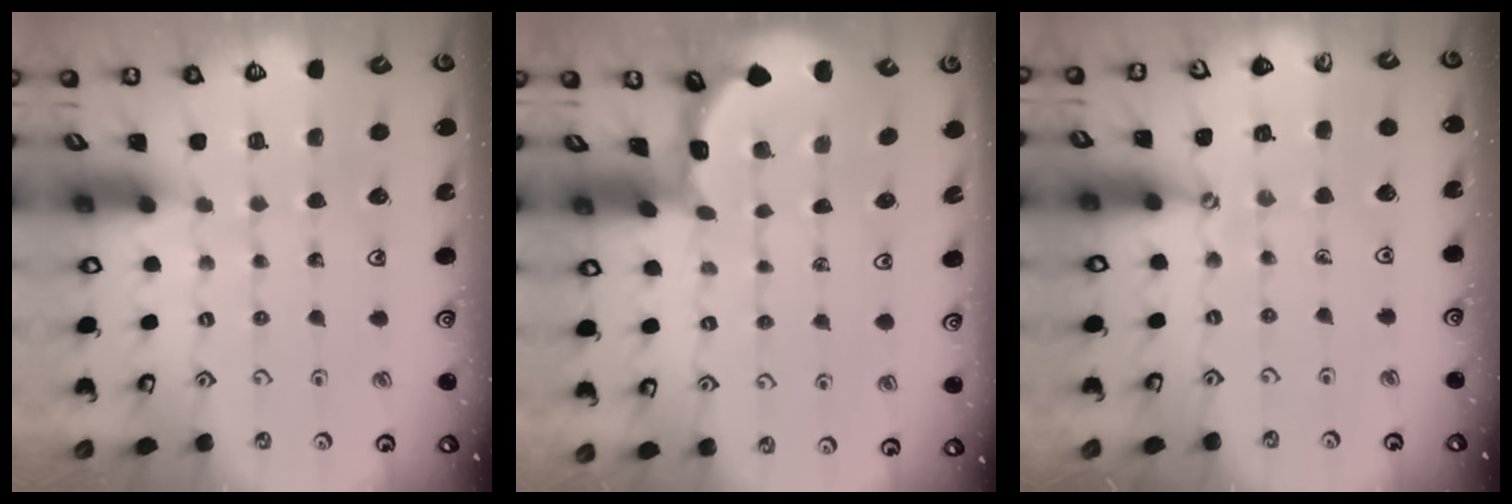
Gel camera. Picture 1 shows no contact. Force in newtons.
{"total": 1.7, "press": 1.7, "slide": 0.1}
{"total": 3.6, "press": 3.6, "slide": 0.5}